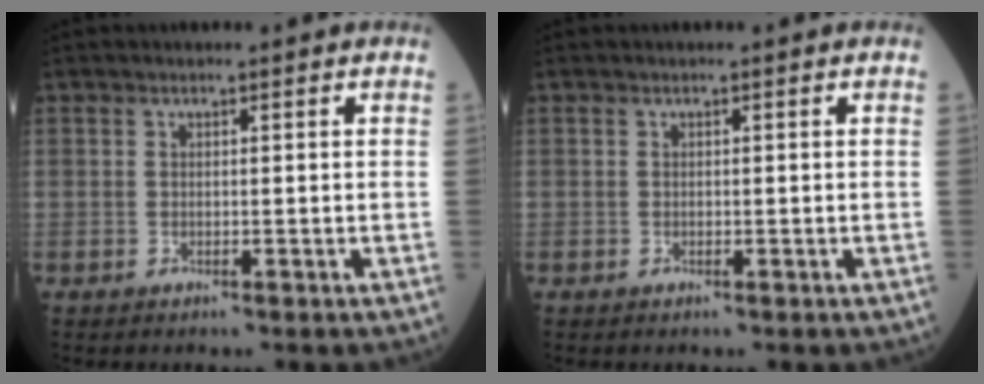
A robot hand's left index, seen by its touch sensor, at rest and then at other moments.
{"total": 0.0}